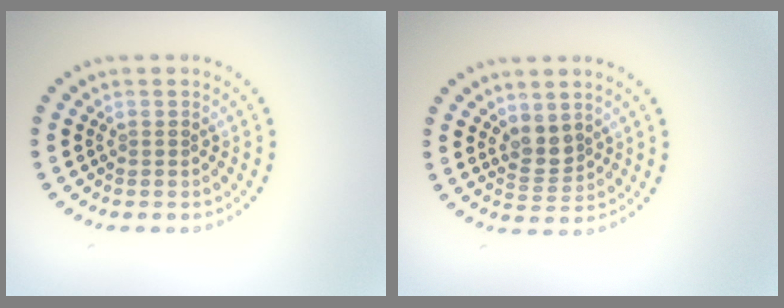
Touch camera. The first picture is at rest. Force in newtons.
{"total": 2.3, "press": 1.9, "slide": 1.2}